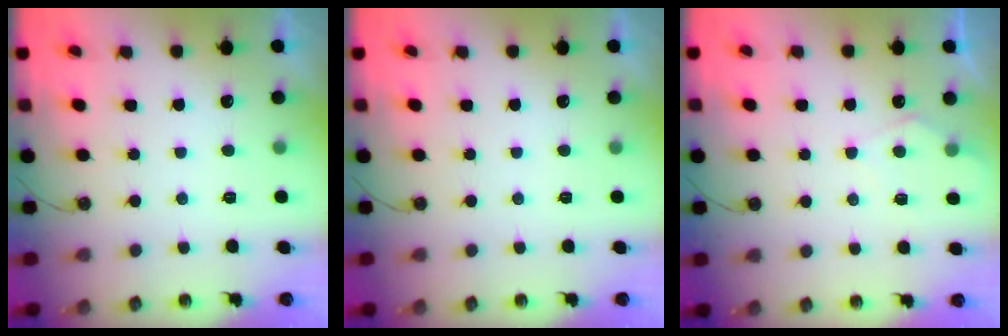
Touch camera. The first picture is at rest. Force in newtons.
{"total": 0.0}
{"total": 6.7, "press": 6.7, "slide": 0.6}